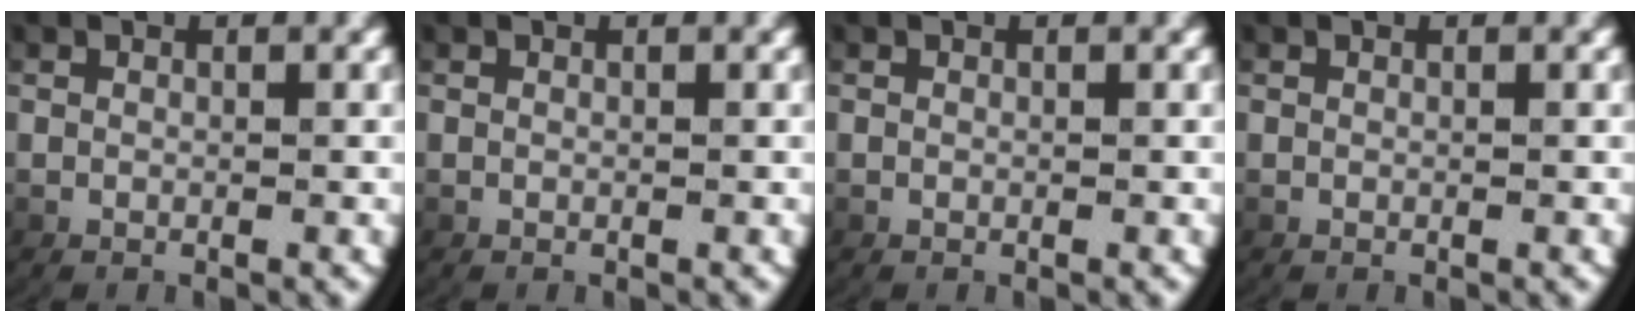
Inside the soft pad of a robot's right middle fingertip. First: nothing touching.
{"total": 0.0}
{"total": 0.0}
{"total": 0.0}